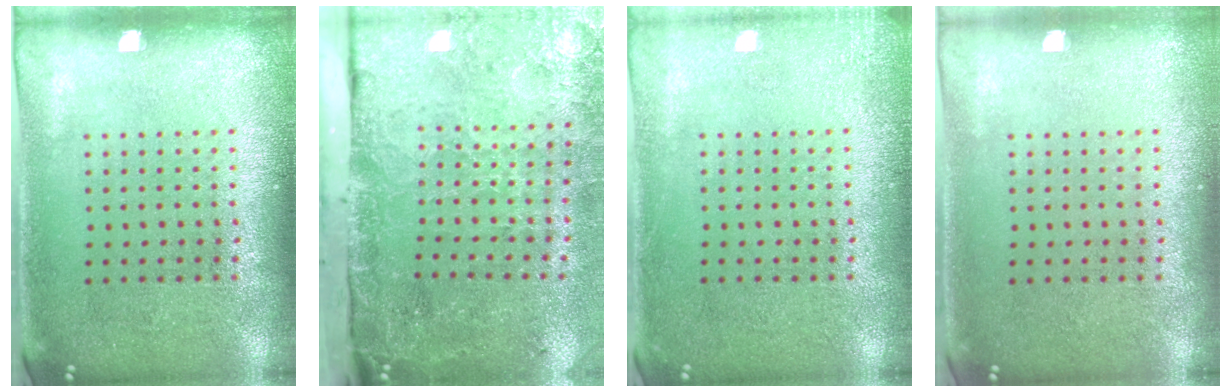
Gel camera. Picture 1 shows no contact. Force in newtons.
{"total": 5.0, "press": 3.7, "slide": 3.4}
{"total": 1.5, "press": 1.5, "slide": 0.3}
{"total": 0.0}